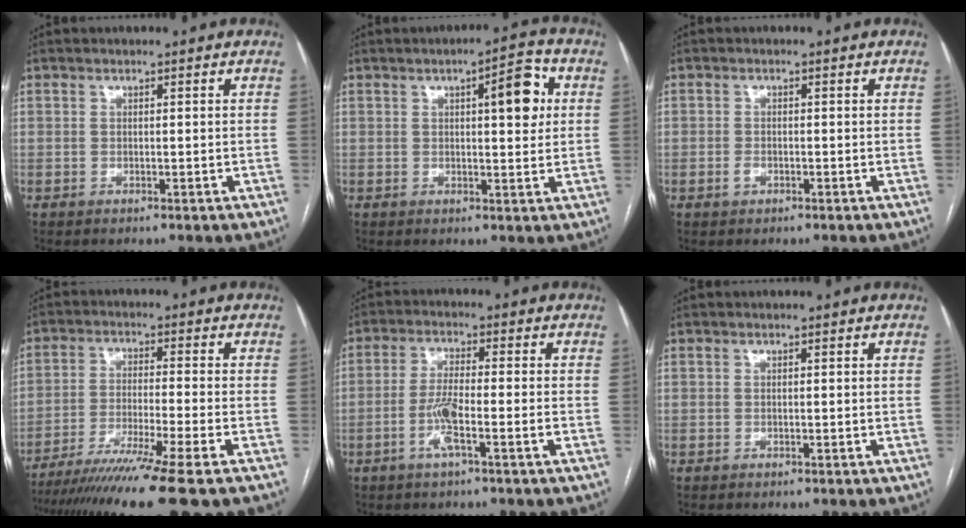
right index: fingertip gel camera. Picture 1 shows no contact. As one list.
[{"total": 7.1, "force": [1.9, 1.8, 6.6], "torque": [-0.087, 0.012, 0.022]}, {"total": 1.3, "force": [-0.6, 0.9, 0.7], "torque": [-0.012, 0.003, -0.008]}, {"total": 15.5, "force": [-12.2, -2.2, 9.4], "torque": [-0.150, -0.050, -0.196]}, {"total": 5.3, "force": [-2.1, 0.2, 4.9], "torque": [-0.100, -0.002, -0.043]}, {"total": 0.0}]